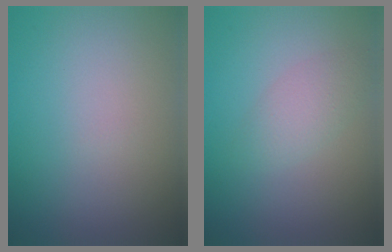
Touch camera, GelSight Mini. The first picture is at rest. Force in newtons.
{"total": 2.1, "press": 2.1, "slide": 0.1}